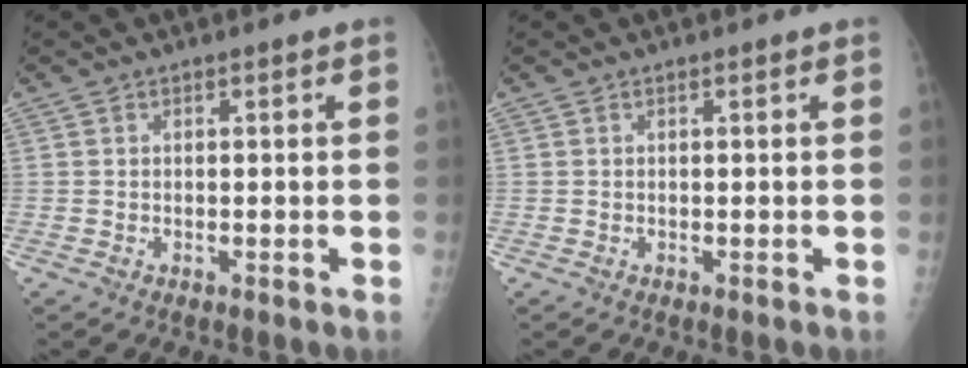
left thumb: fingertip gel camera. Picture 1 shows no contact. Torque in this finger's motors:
{"motor_torque": [-0.03, 0.00, -0.03, -0.03, 0.00]}